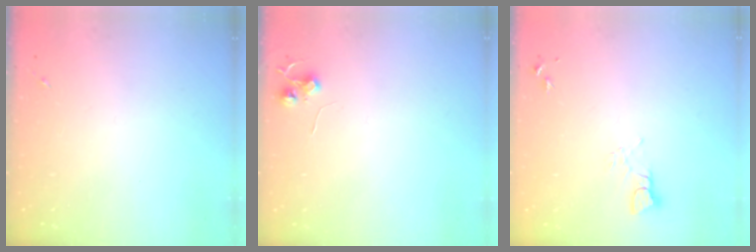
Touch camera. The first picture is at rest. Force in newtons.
{"total": 6.0, "press": 6.0, "slide": 0.5}
{"total": 3.3, "press": 3.3, "slide": 0.0}